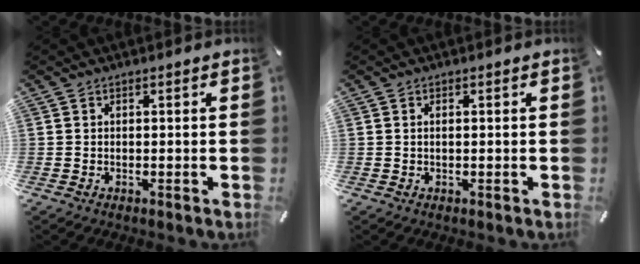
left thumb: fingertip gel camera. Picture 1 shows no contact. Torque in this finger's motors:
{"motor_torque": [-0.18, -0.26, 0.01, 0.11, -0.10]}